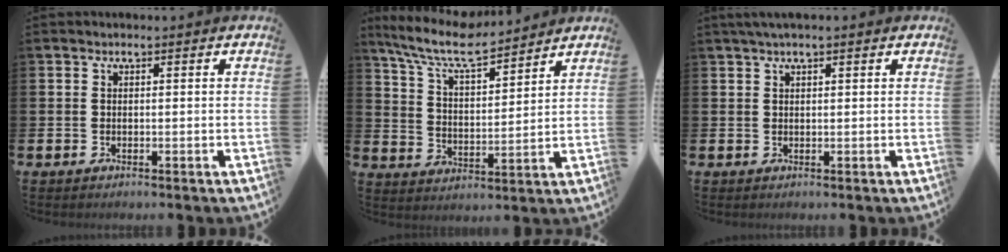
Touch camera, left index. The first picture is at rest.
{"total": 8.8, "force": [7.9, 1.5, 3.5], "torque": [-0.096, -0.042, 0.139]}
{"total": 1.8, "force": [1.4, 0.3, 1.0], "torque": [-0.017, 0.003, 0.024]}